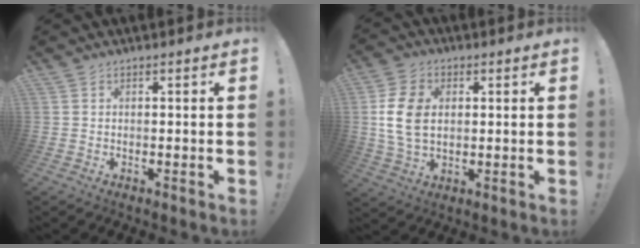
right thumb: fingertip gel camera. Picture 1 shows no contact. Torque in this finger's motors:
{"motor_torque": [0.84, 1.61, 0.61, -0.28, 0.41]}